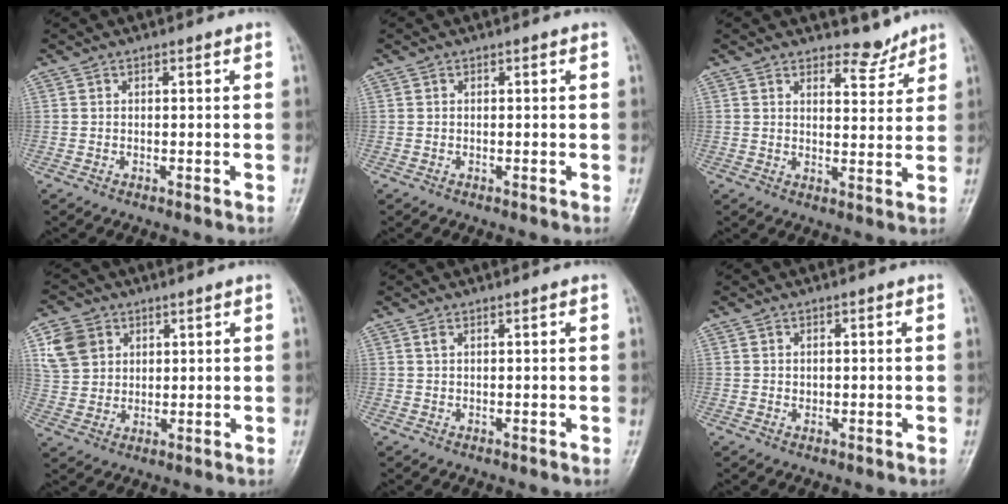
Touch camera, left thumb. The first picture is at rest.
{"total": 0.0}
{"total": 4.3, "force": [3.9, 1.7, 0.6], "torque": [0.011, -0.035, 0.060]}
{"total": 7.4, "force": [3.2, 5.8, 3.2], "torque": [-0.041, -0.007, 0.065]}
{"total": 0.7, "force": [0.5, 0.1, 0.5], "torque": [-0.012, 0.002, 0.011]}
{"total": 0.7, "force": [0.0, 0.7, 0.3], "torque": [0.001, 0.003, -0.001]}